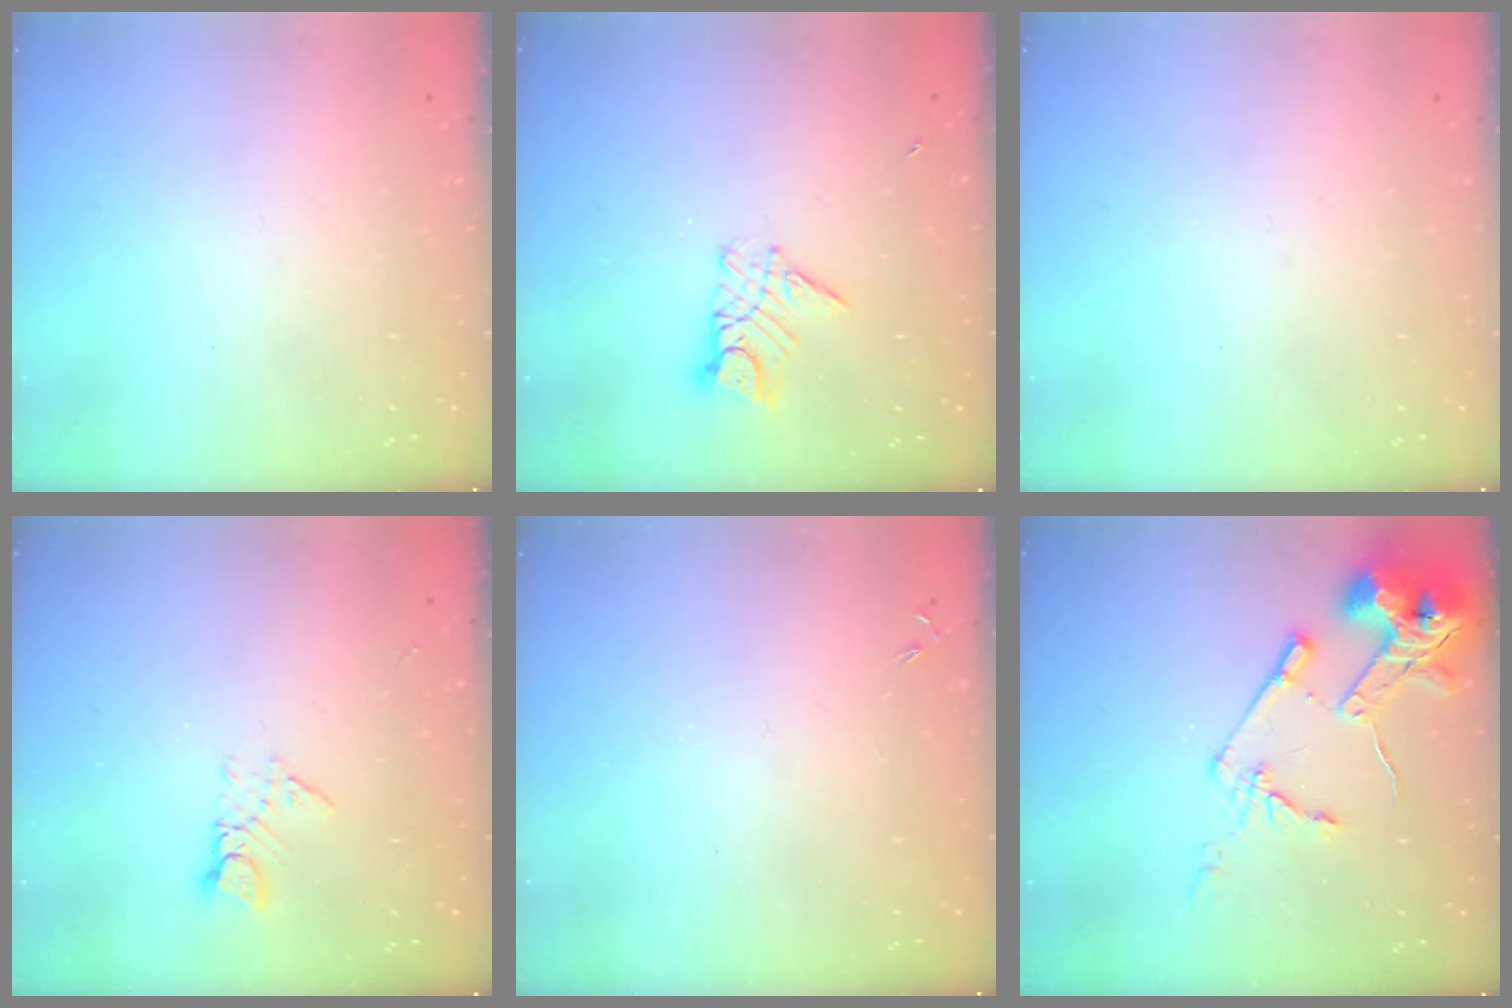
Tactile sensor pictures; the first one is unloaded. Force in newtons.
{"total": 9.3, "press": 9.3, "slide": 0.8}
{"total": 0.0}
{"total": 3.0, "press": 3.0, "slide": 0.3}
{"total": 0.0}
{"total": 16.1, "press": 16.0, "slide": 1.9}